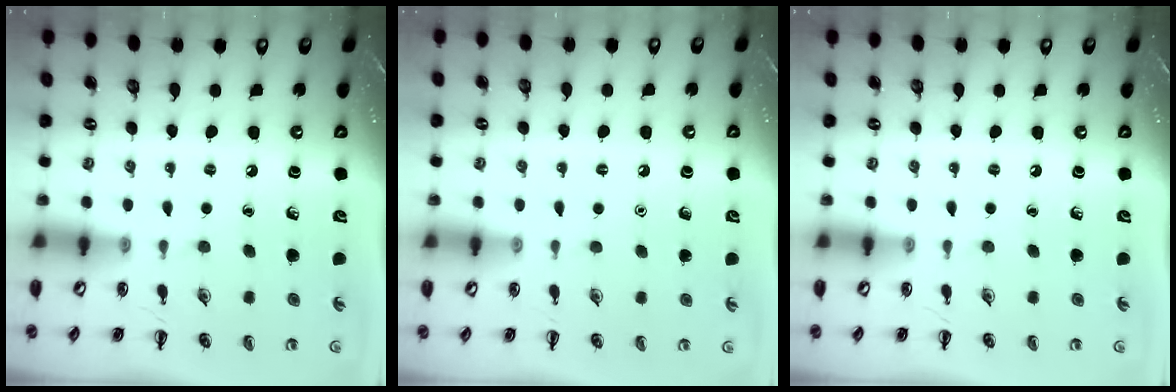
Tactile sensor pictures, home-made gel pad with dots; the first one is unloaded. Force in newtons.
{"total": 1.6, "press": 1.6, "slide": 0.1}
{"total": 0.0}